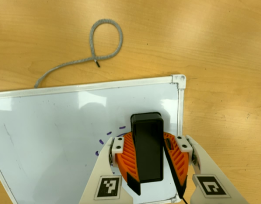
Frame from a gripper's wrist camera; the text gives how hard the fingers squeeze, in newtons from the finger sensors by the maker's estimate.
{"total": 13.3, "left": 14.9, "right": 11.7}